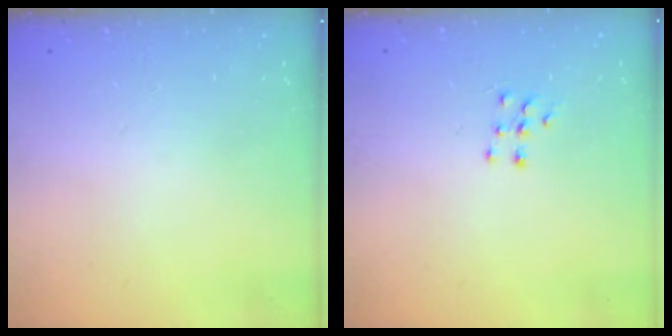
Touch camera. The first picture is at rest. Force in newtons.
{"total": 6.0, "press": 6.0, "slide": 0.4}